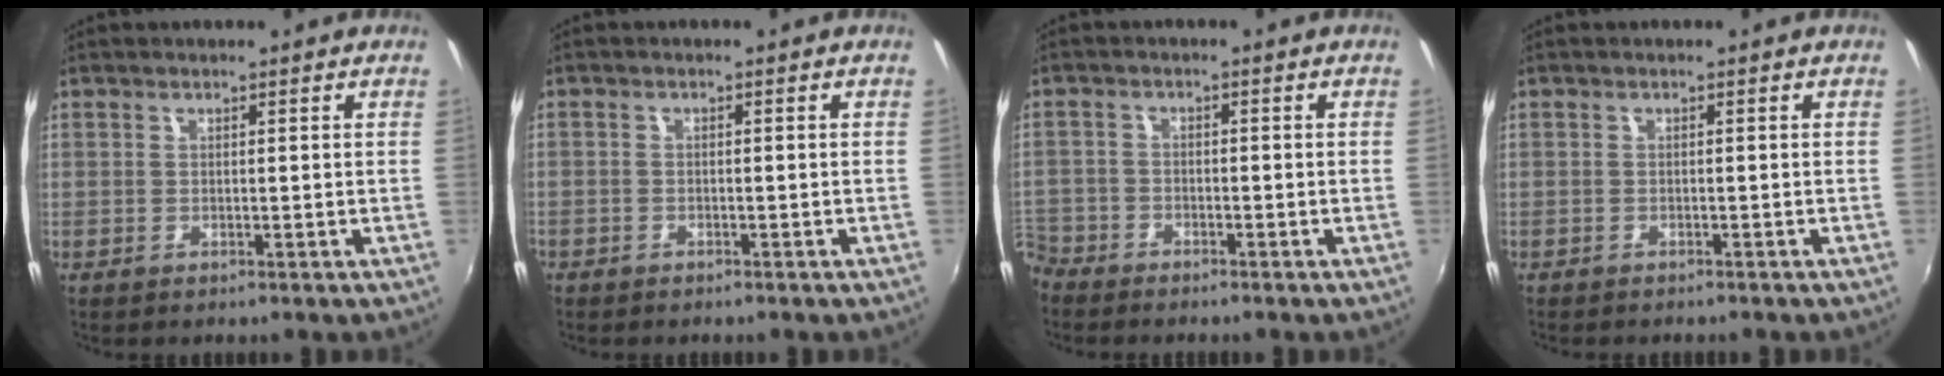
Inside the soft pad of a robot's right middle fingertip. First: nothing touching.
{"total": 1.7, "force": [-1.5, 0.9, 0.4], "torque": [-0.020, 0.002, -0.025]}
{"total": 6.9, "force": [-5.4, 4.1, 1.2], "torque": [-0.064, -0.004, -0.109]}
{"total": 2.2, "force": [-2.0, 0.5, 0.7], "torque": [-0.021, -0.012, -0.031]}